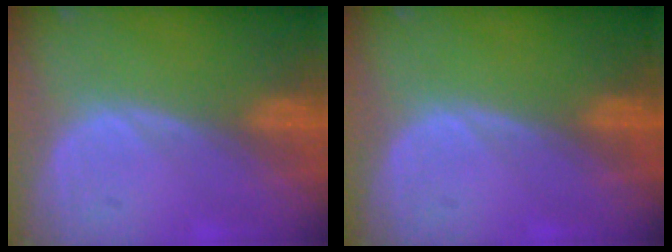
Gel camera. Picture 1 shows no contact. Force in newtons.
{"total": 0.0}